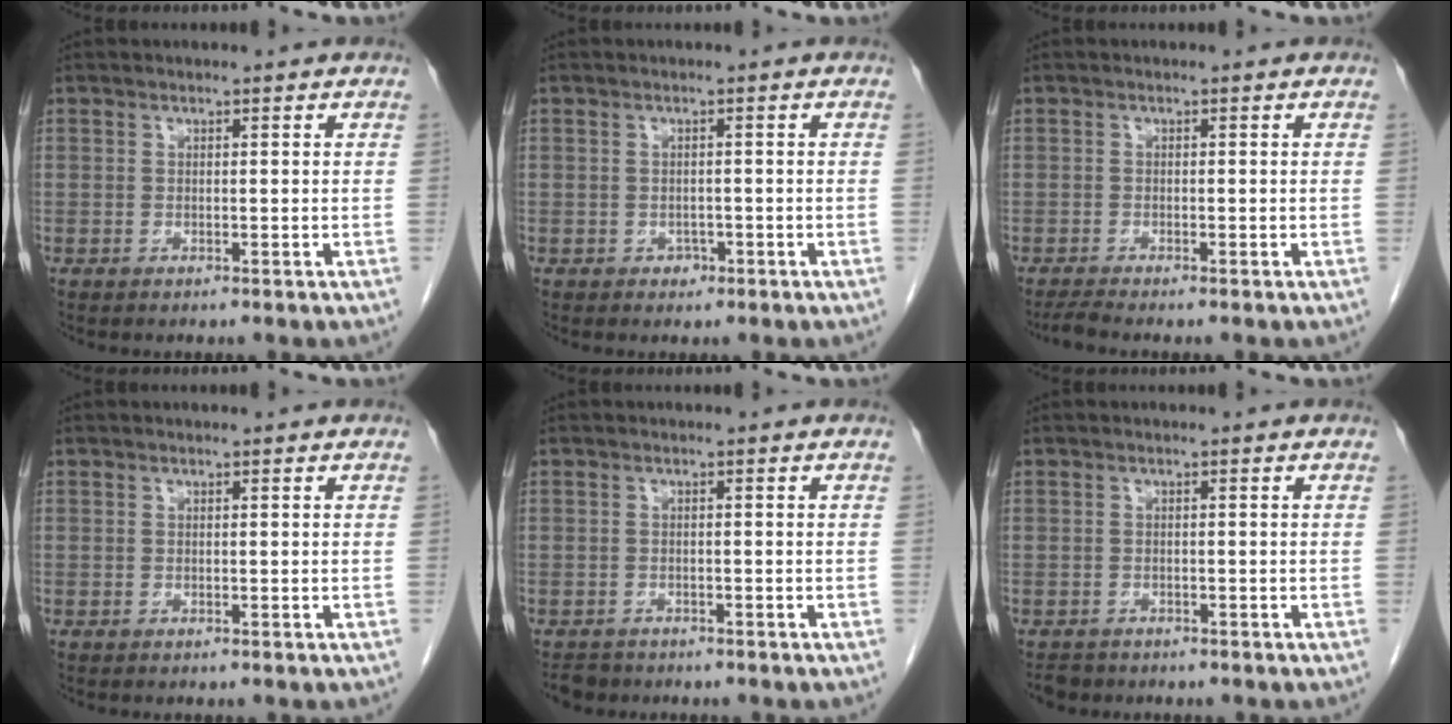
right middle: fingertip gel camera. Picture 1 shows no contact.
{"total": 1.3, "force": [-0.7, 1.0, 0.4], "torque": [-0.006, 0.004, -0.007]}
{"total": 1.7, "force": [-1.5, -0.4, 0.7], "torque": [-0.023, -0.006, -0.031]}
{"total": 0.0}
{"total": 2.7, "force": [-2.3, 1.4, 0.1], "torque": [-0.008, -0.001, -0.036]}
{"total": 2.2, "force": [-1.9, 1.1, 0.1], "torque": [-0.009, -0.001, -0.029]}